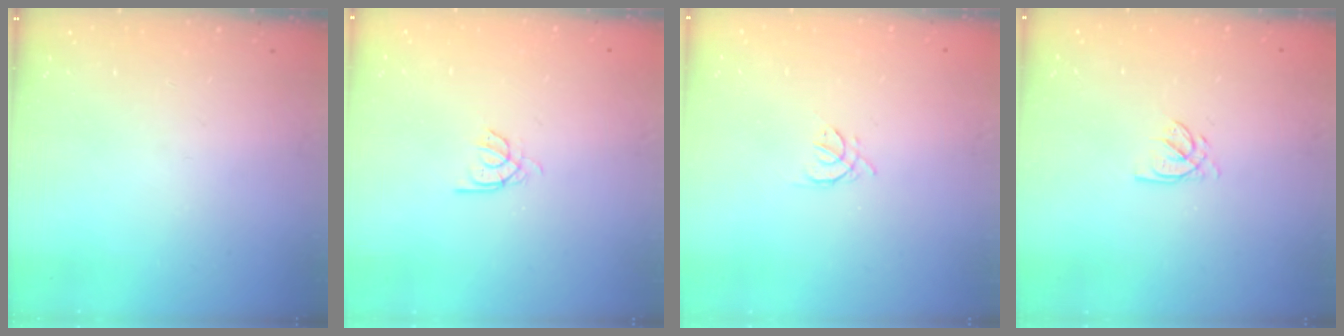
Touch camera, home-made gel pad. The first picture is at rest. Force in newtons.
{"total": 2.0, "press": 1.9, "slide": 0.4}
{"total": 2.4, "press": 2.3, "slide": 0.6}
{"total": 2.3, "press": 2.3, "slide": 0.3}